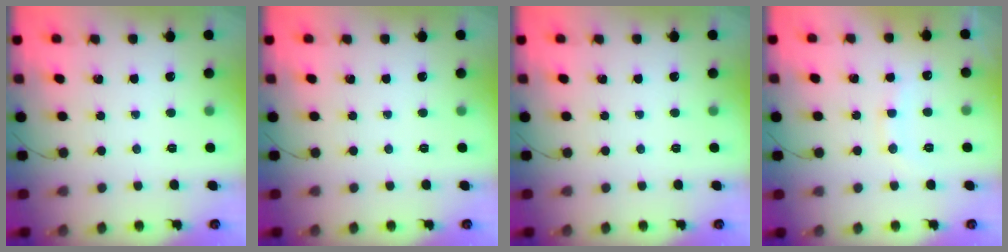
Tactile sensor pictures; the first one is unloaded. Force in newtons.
{"total": 0.0}
{"total": 0.0}
{"total": 8.7, "press": 8.6, "slide": 1.2}